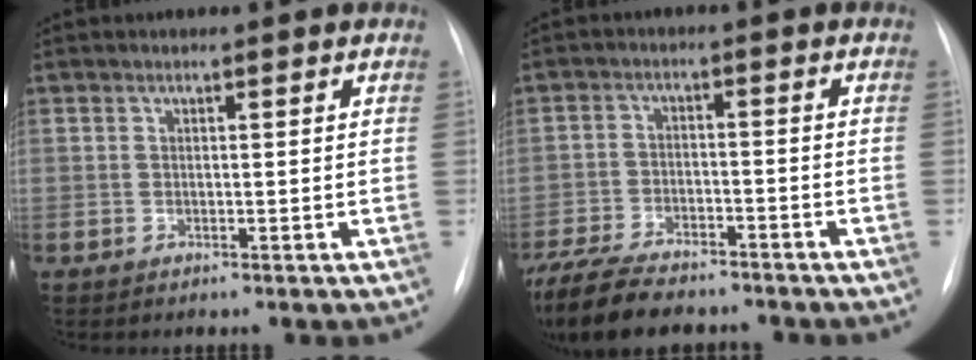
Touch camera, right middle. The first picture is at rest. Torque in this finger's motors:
{"motor_torque": [1.08, -1.06, 0.20, 0.08]}